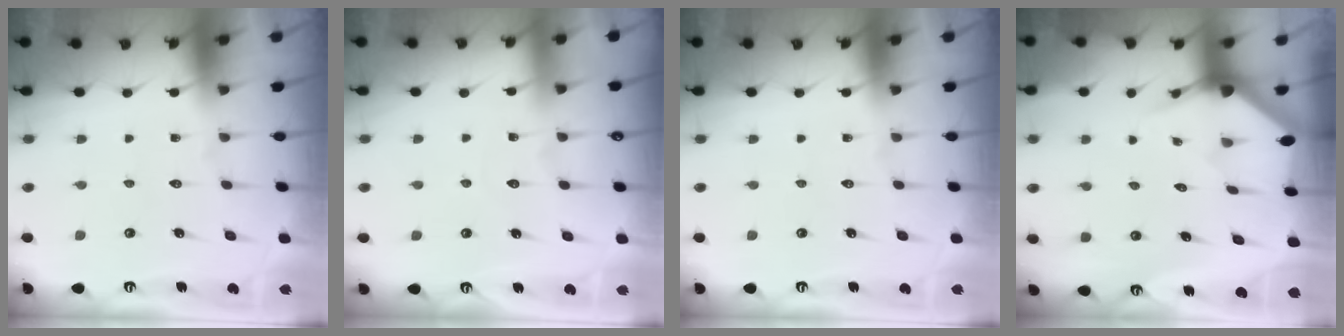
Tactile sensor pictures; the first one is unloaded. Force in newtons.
{"total": 2.8, "press": 2.8, "slide": 0.4}
{"total": 0.0}
{"total": 2.9, "press": 2.9, "slide": 0.2}